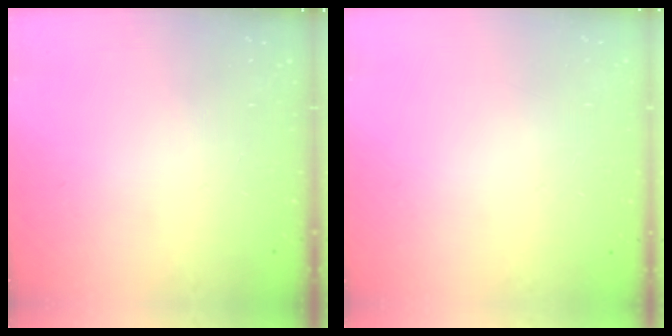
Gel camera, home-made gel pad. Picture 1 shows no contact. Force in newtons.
{"total": 0.0}